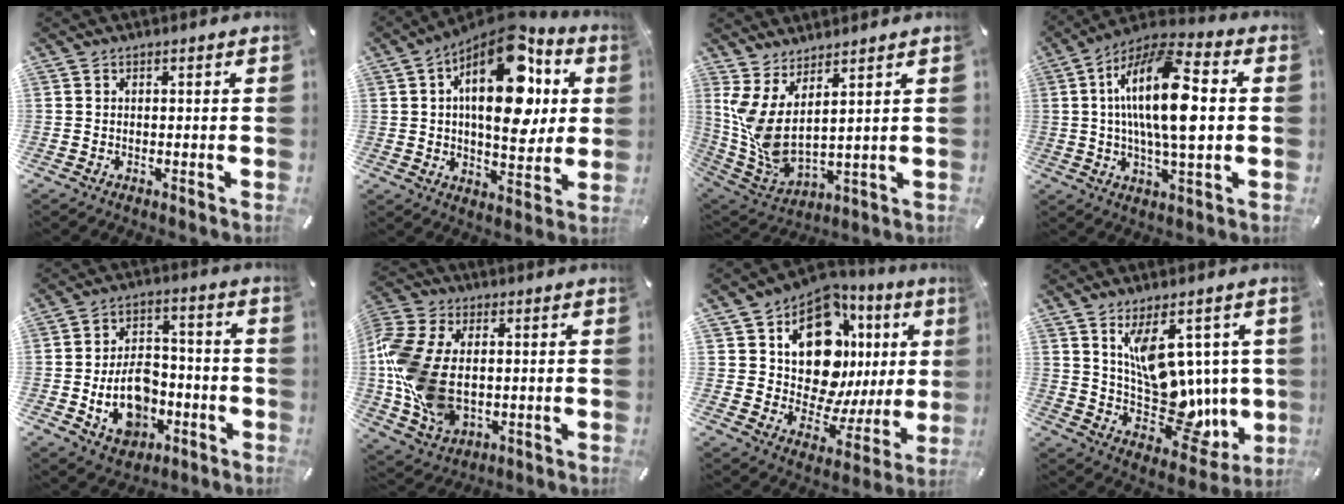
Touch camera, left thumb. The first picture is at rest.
{"total": 21.9, "force": [7.4, 11.5, 17.1], "torque": [-0.274, -0.039, 0.117]}
{"total": 7.5, "force": [3.2, 2.9, 6.1], "torque": [-0.149, -0.052, 0.064]}
{"total": 18.9, "force": [1.8, 6.9, 17.5], "torque": [-0.336, -0.006, 0.022]}
{"total": 13.2, "force": [-4.0, 9.4, 8.4], "torque": [-0.142, 0.019, -0.066]}
{"total": 16.9, "force": [-0.5, 12.0, 11.9], "torque": [-0.279, 0.005, -0.007]}
{"total": 17.9, "force": [7.9, 10.8, 11.8], "torque": [-0.182, -0.066, 0.136]}
{"total": 16.5, "force": [5.2, 10.3, 11.7], "torque": [-0.167, -0.052, 0.100]}